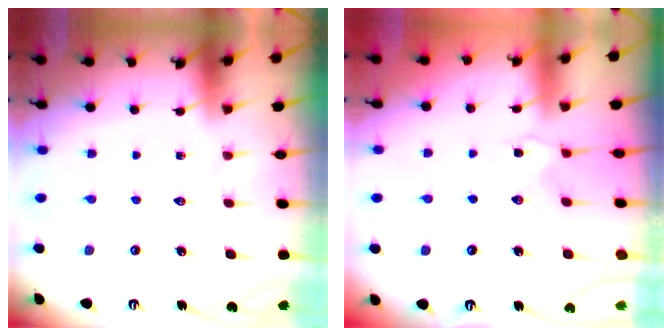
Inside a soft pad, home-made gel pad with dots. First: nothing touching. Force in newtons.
{"total": 2.7, "press": 2.7, "slide": 0.5}